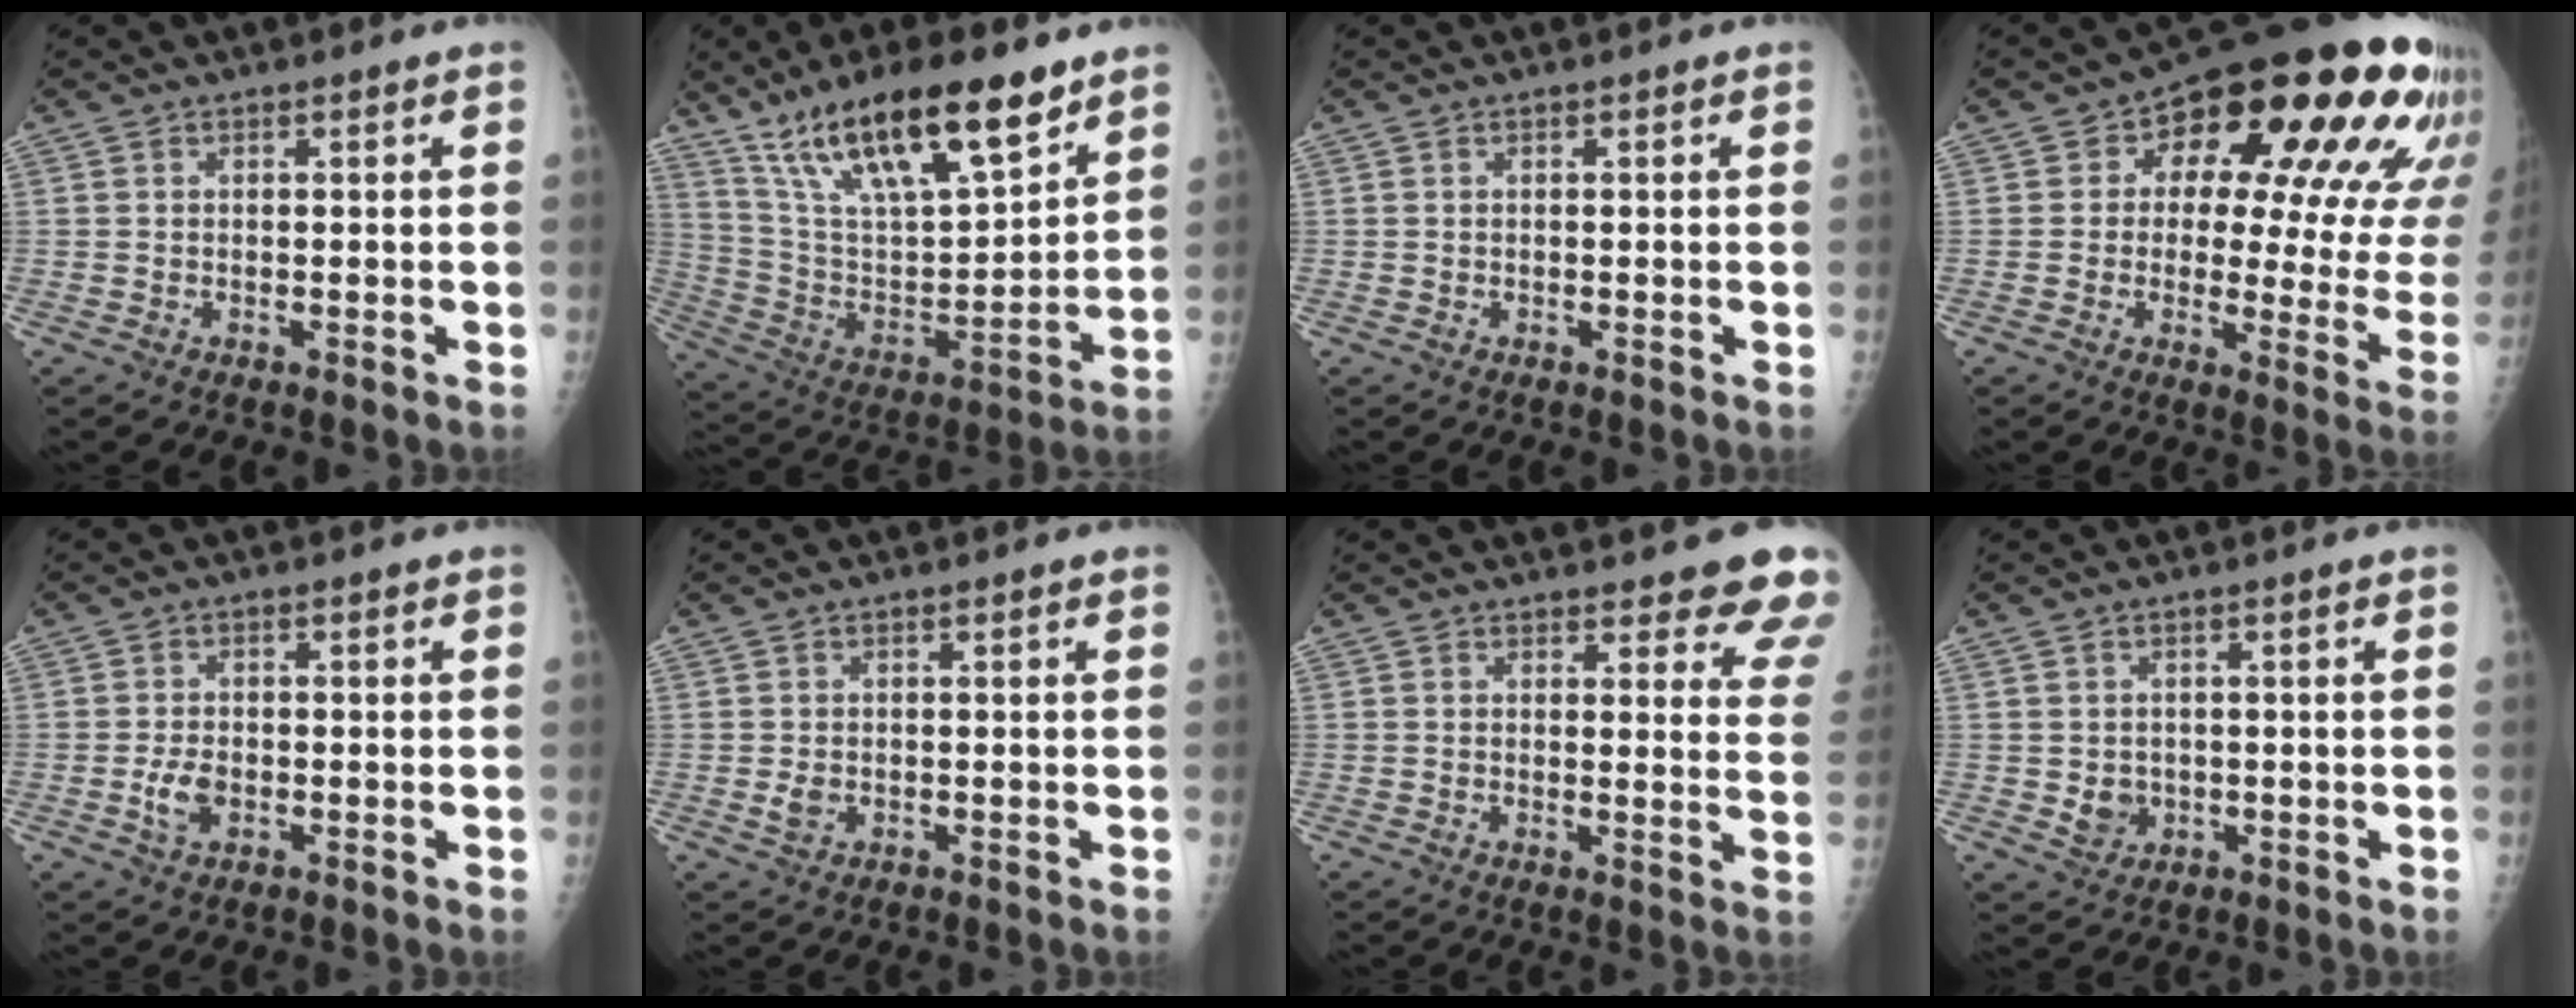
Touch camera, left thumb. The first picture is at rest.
{"total": 23.6, "force": [15.6, 7.4, 16.1], "torque": [-0.257, -0.044, 0.284]}
{"total": 0.0}
{"total": 25.3, "force": [11.0, 11.5, 19.6], "torque": [-0.211, -0.003, 0.139]}
{"total": 3.7, "force": [-1.0, 2.3, 2.7], "torque": [-0.049, 0.005, -0.018]}
{"total": 1.9, "force": [-0.3, 1.4, 1.2], "torque": [-0.020, -0.002, -0.003]}
{"total": 11.0, "force": [9.7, 3.1, 4.1], "torque": [0.000, -0.055, 0.087]}
{"total": 3.4, "force": [-0.3, 3.0, 1.5], "torque": [-0.011, 0.000, 0.005]}